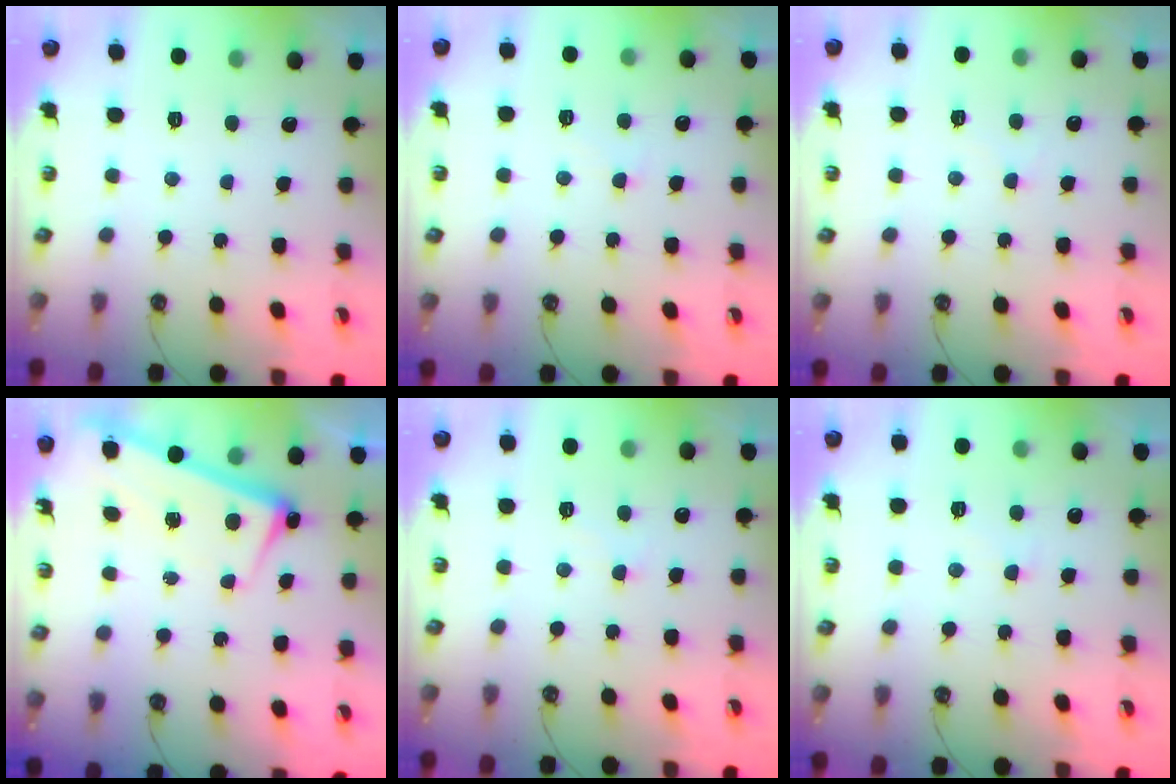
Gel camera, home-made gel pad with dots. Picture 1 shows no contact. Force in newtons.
{"total": 2.1, "press": 2.1, "slide": 0.6}
{"total": 1.5, "press": 1.4, "slide": 0.3}
{"total": 2.6, "press": 2.4, "slide": 0.9}
{"total": 1.1, "press": 1.0, "slide": 0.4}
{"total": 3.9, "press": 3.8, "slide": 0.5}